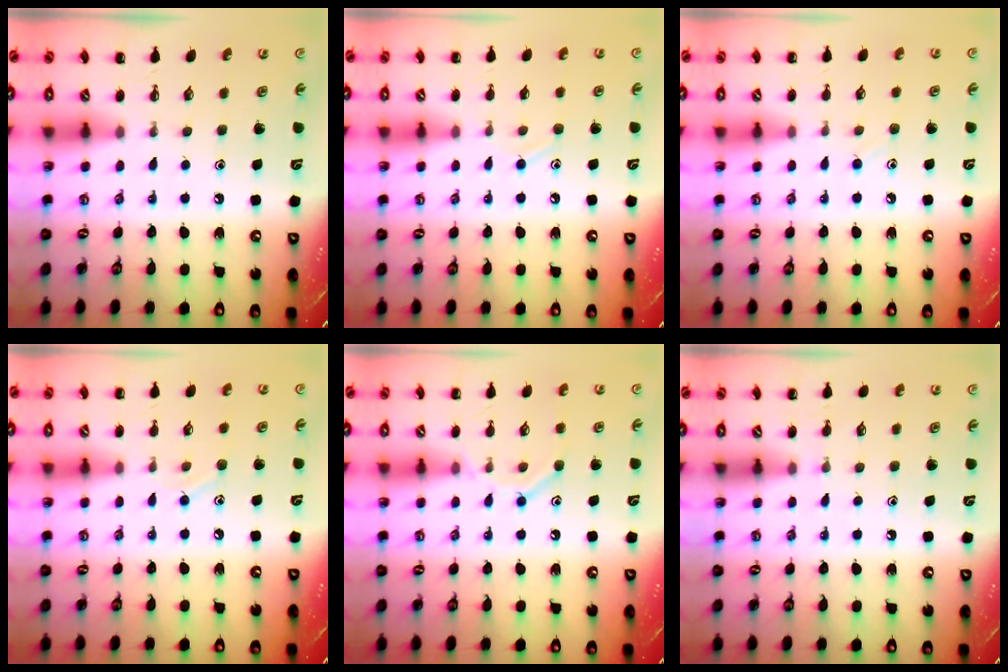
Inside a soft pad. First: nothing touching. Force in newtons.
{"total": 7.4, "press": 7.1, "slide": 2.0}
{"total": 6.5, "press": 6.1, "slide": 2.2}
{"total": 7.5, "press": 7.3, "slide": 2.1}
{"total": 9.8, "press": 9.8, "slide": 1.3}
{"total": 3.7, "press": 3.5, "slide": 1.3}